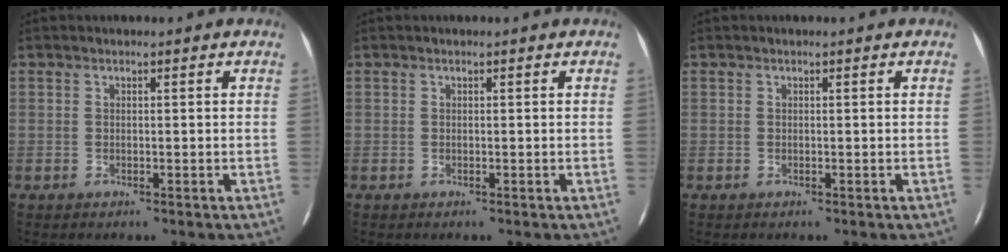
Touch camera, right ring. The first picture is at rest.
{"total": 0.0}
{"total": 0.0}